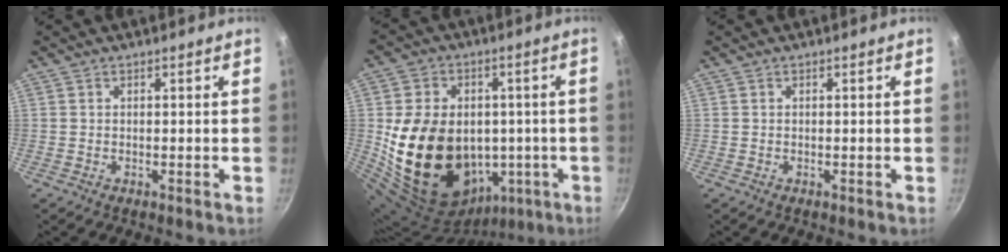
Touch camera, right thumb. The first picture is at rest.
{"total": 22.0, "force": [-1.9, 17.0, 13.9], "torque": [-0.210, 0.024, -0.008]}
{"total": 0.0}